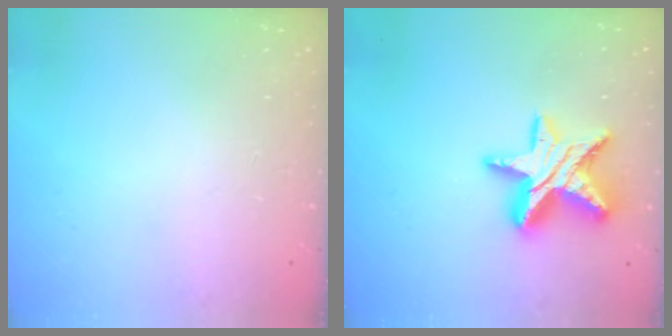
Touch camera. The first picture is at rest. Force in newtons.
{"total": 15.7, "press": 15.7, "slide": 1.2}